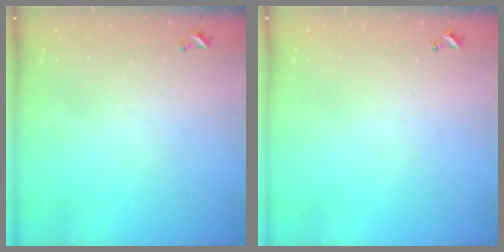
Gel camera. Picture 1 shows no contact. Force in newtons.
{"total": 0.0}